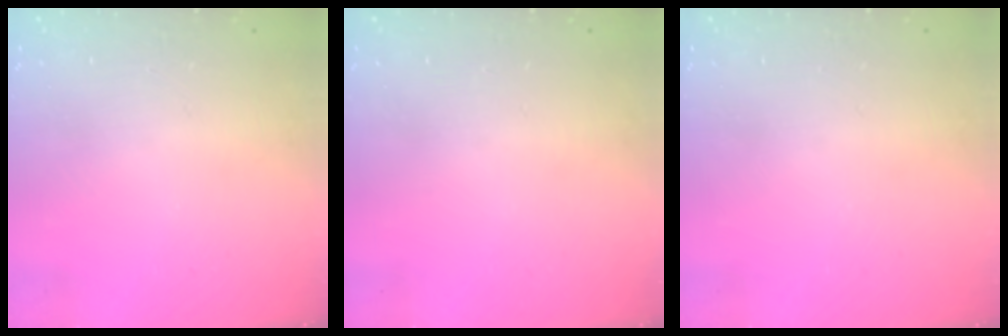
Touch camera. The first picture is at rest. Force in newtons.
{"total": 0.0}
{"total": 0.0}